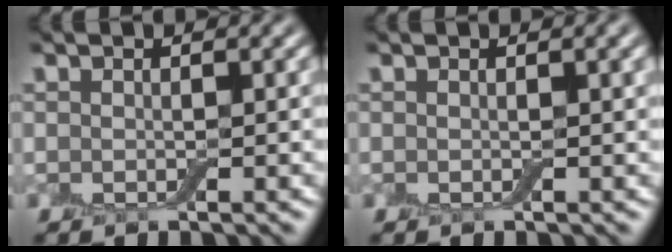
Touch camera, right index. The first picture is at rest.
{"total": 0.6, "force": [0.1, 0.0, 0.6], "torque": [-0.008, 0.002, 0.004]}